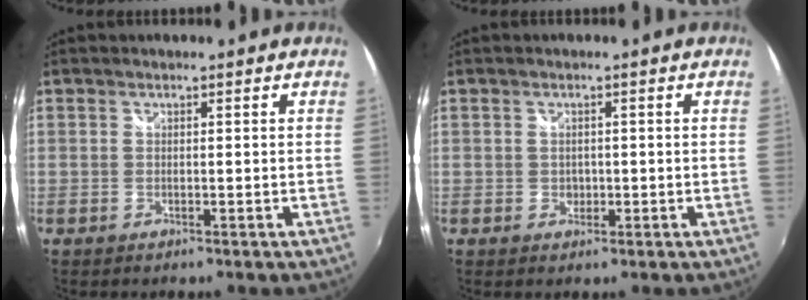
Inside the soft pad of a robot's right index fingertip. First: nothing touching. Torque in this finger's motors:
{"motor_torque": [0.05, 0.17, 0.02, 0.00]}